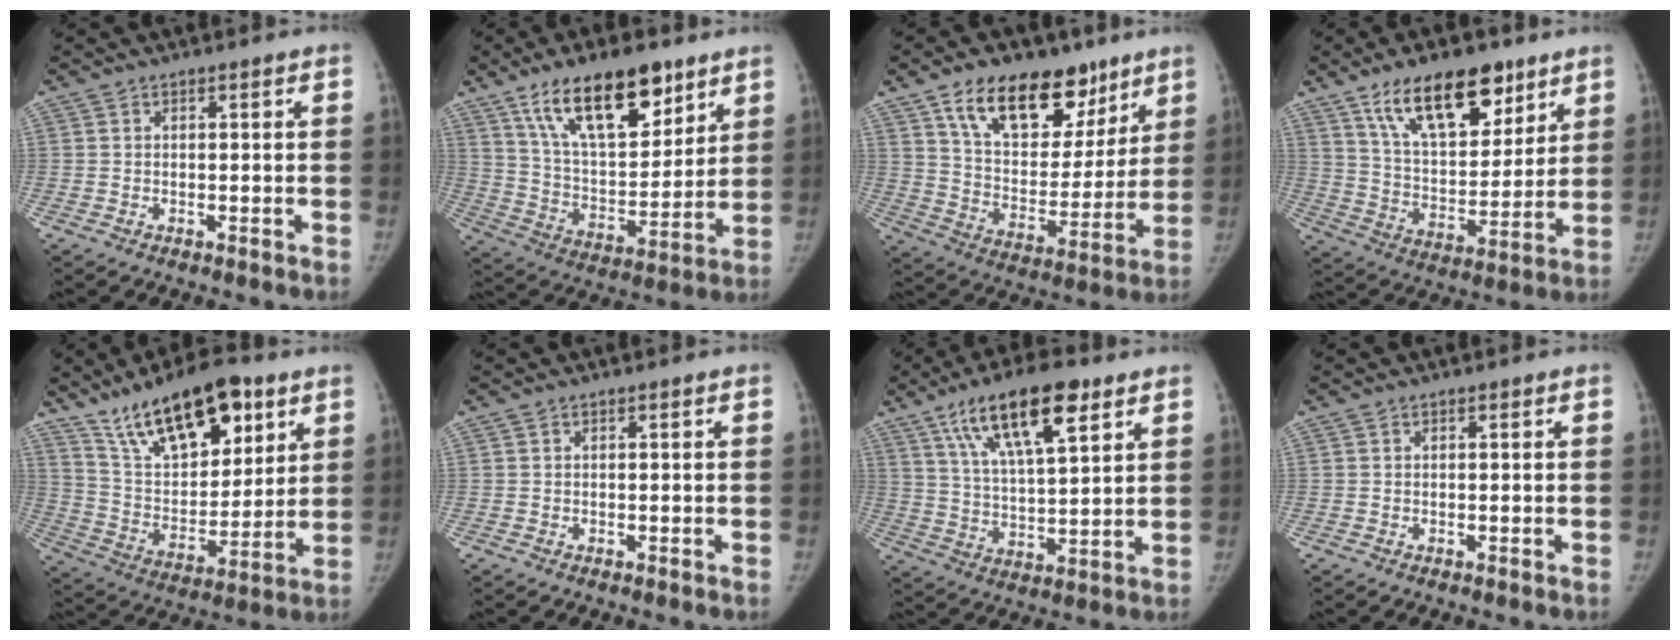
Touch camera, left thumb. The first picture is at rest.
{"total": 20.1, "force": [12.4, 8.7, 13.1], "torque": [-0.176, -0.055, 0.223]}
{"total": 21.5, "force": [13.1, 12.1, 12.1], "torque": [-0.138, -0.048, 0.219]}
{"total": 18.6, "force": [11.6, 8.6, 11.7], "torque": [-0.143, -0.054, 0.203]}
{"total": 21.2, "force": [13.1, 9.5, 13.7], "torque": [-0.183, -0.054, 0.232]}
{"total": 0.0}
{"total": 17.2, "force": [9.4, 5.7, 13.2], "torque": [-0.205, -0.024, 0.166]}
{"total": 0.0}